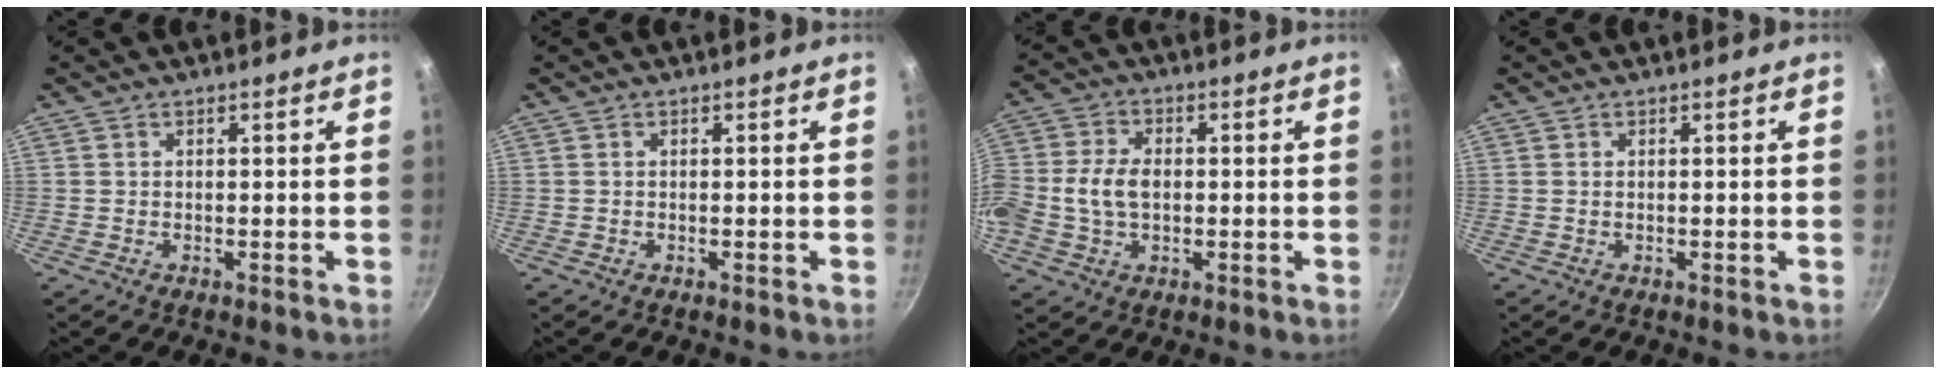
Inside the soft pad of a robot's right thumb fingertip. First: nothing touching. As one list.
[{"total": 0.0}, {"total": 9.0, "force": [-0.6, 6.1, 6.7], "torque": [-0.135, 0.020, -0.022]}, {"total": 0.0}]